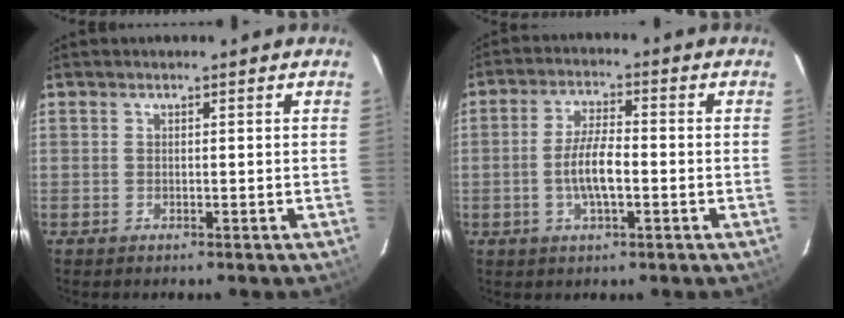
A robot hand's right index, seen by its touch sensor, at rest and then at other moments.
{"total": 6.5, "force": [-1.6, 2.0, 5.9], "torque": [-0.117, 0.002, -0.030]}